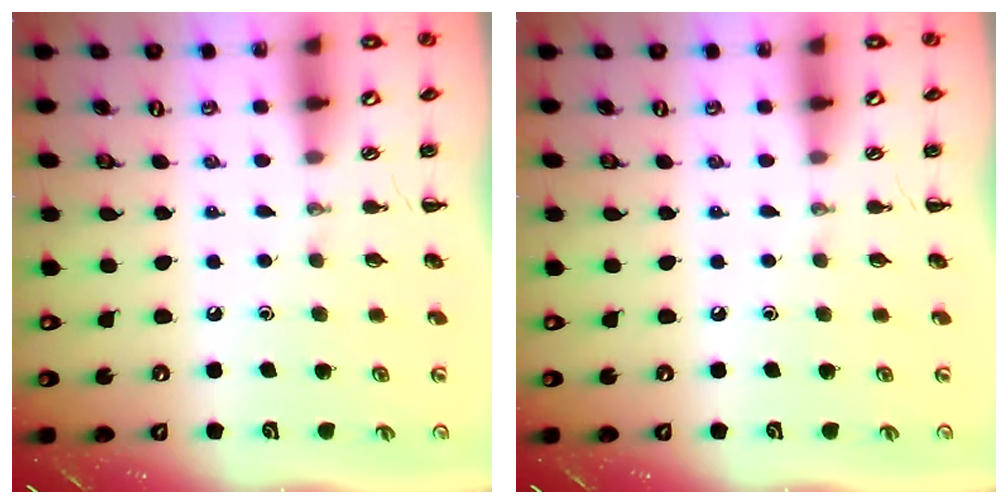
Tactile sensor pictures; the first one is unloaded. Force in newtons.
{"total": 0.0}